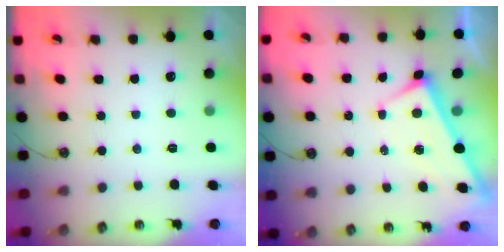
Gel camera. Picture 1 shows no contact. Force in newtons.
{"total": 2.7, "press": 2.7, "slide": 0.3}